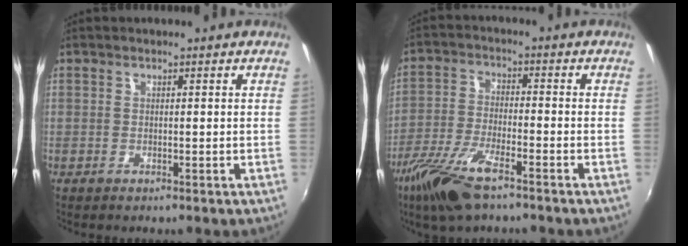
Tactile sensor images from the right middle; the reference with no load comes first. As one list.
[{"total": 11.7, "force": [-7.9, 3.1, 8.1], "torque": [-0.181, -0.026, -0.158]}]